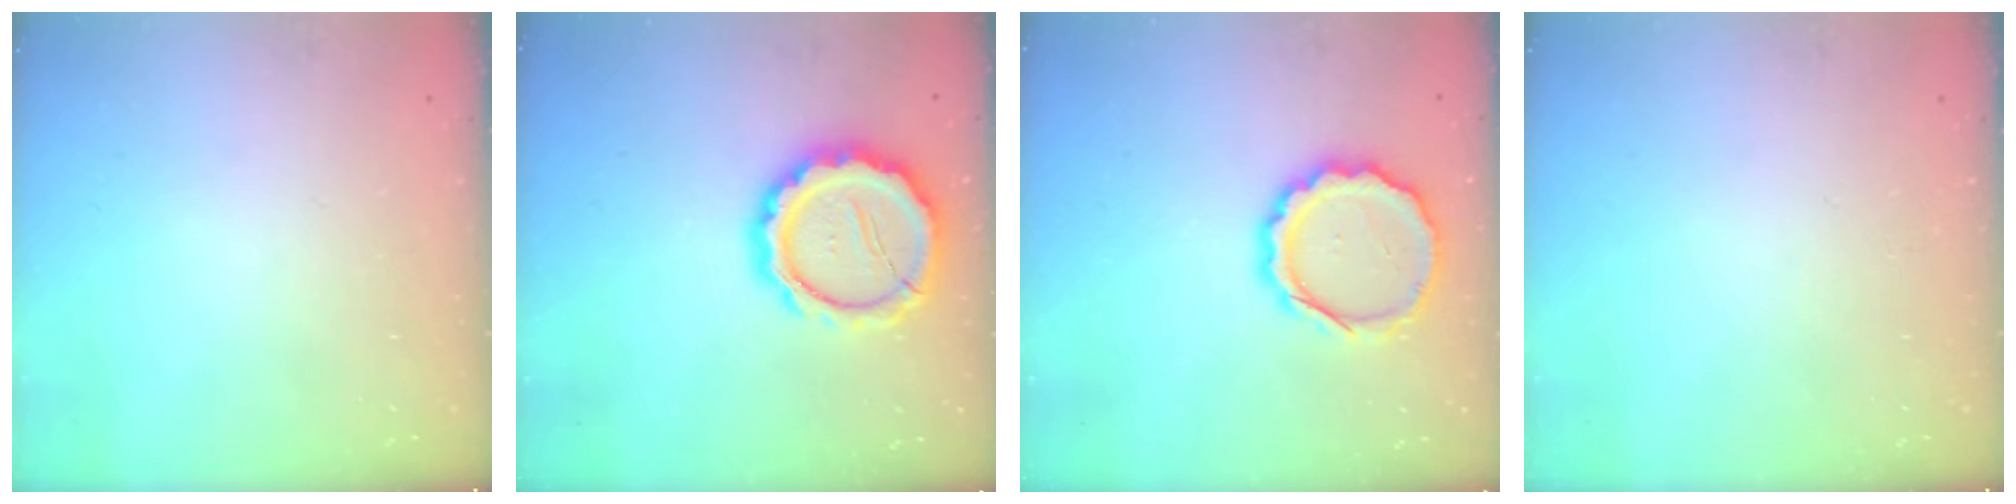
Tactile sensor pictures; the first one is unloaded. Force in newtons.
{"total": 14.5, "press": 14.2, "slide": 2.5}
{"total": 13.3, "press": 13.1, "slide": 2.7}
{"total": 0.0}